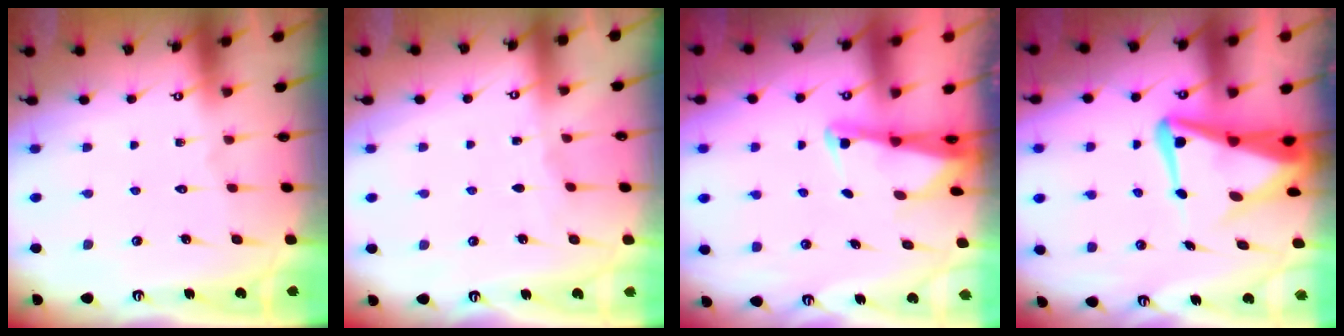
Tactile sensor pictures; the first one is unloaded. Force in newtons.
{"total": 2.7, "press": 2.7, "slide": 0.4}
{"total": 2.6, "press": 2.6, "slide": 0.3}
{"total": 9.4, "press": 9.2, "slide": 1.6}